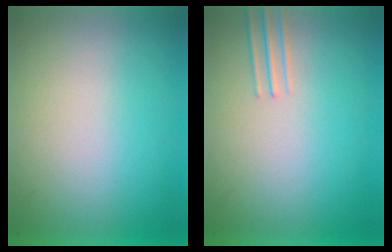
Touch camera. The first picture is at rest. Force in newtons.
{"total": 1.1}